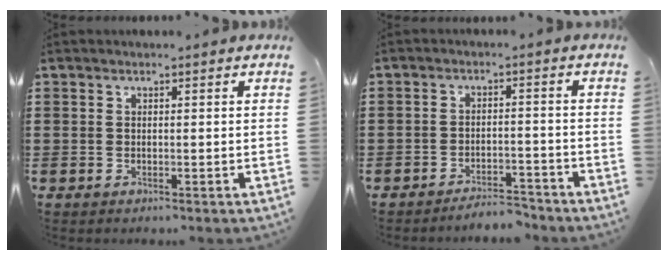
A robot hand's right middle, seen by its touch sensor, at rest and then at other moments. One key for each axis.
{"total": 4.0, "fx": -4.0, "fy": 0.3, "fz": 0.1, "tx": -0.008, "ty": 0.000, "tz": -0.082}